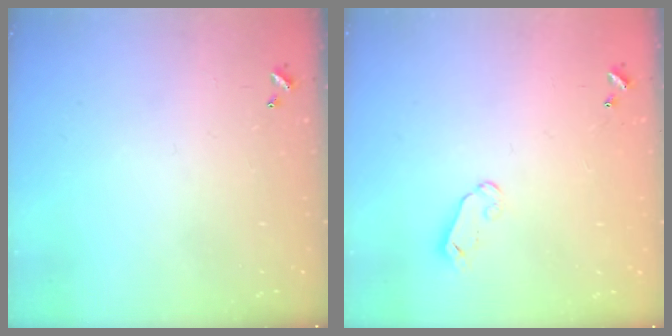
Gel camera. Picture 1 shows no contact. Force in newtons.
{"total": 4.0, "press": 4.0, "slide": 0.4}